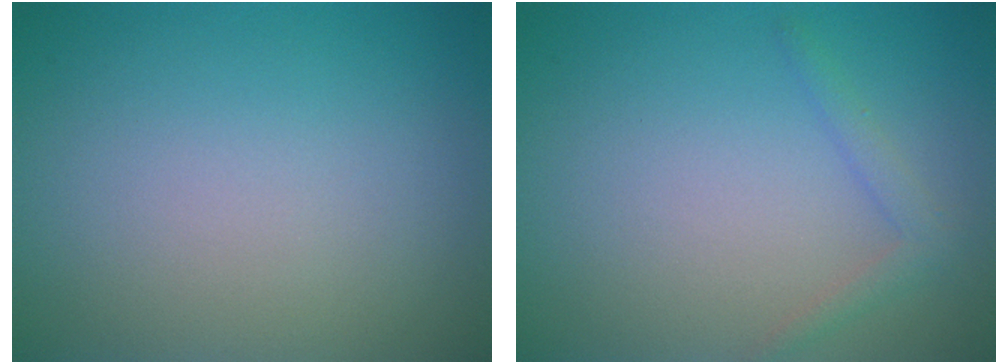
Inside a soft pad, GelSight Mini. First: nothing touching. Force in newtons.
{"total": 1.3, "press": 1.3, "slide": 0.1}